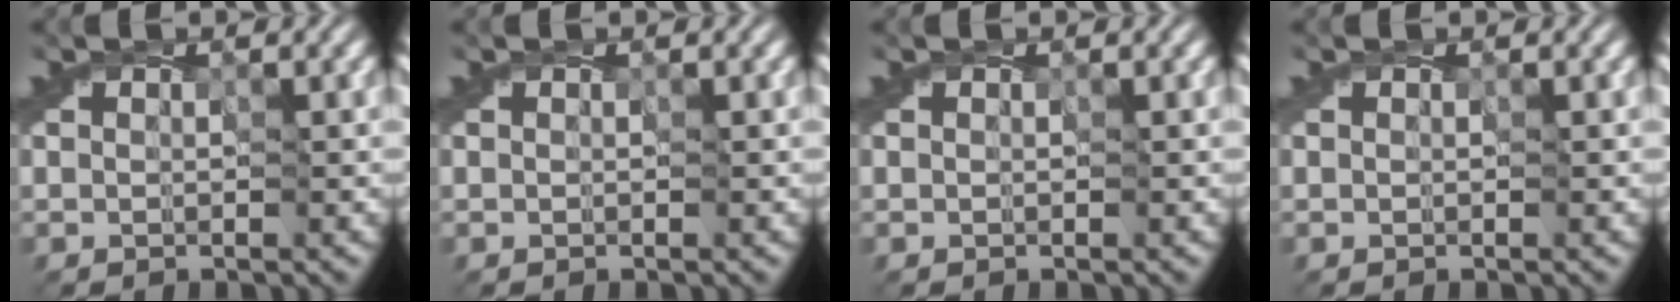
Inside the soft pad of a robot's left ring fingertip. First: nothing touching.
{"total": 0.0}
{"total": 0.0}
{"total": 0.0}